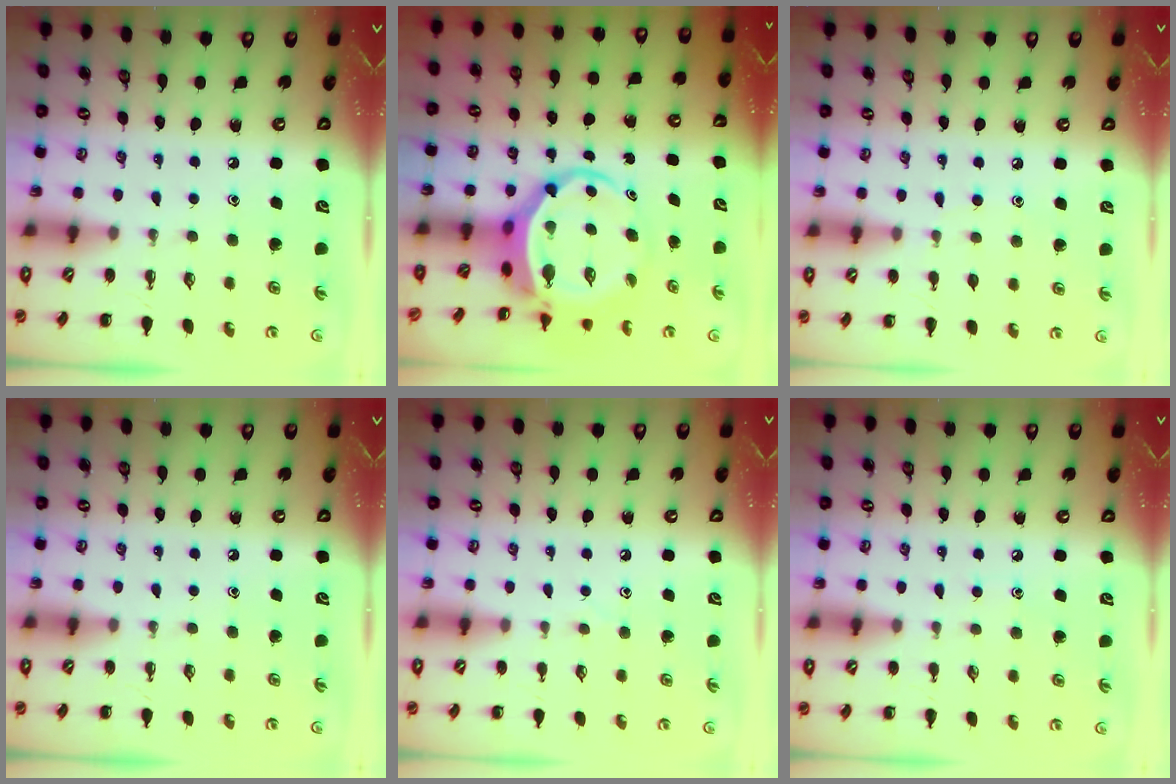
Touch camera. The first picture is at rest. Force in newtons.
{"total": 8.5, "press": 8.1, "slide": 2.4}
{"total": 4.9, "press": 4.6, "slide": 1.7}
{"total": 0.0}
{"total": 4.0, "press": 3.9, "slide": 0.9}
{"total": 4.2, "press": 3.9, "slide": 1.5}